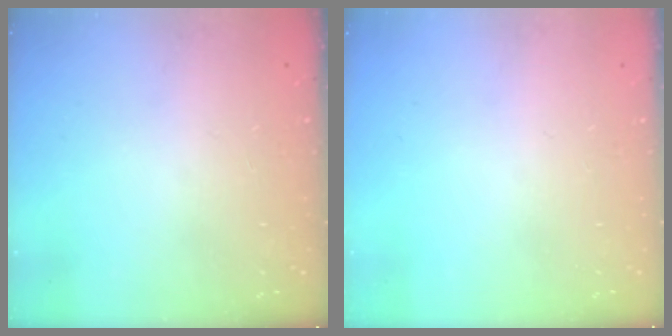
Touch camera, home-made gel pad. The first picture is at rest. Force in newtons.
{"total": 0.0}